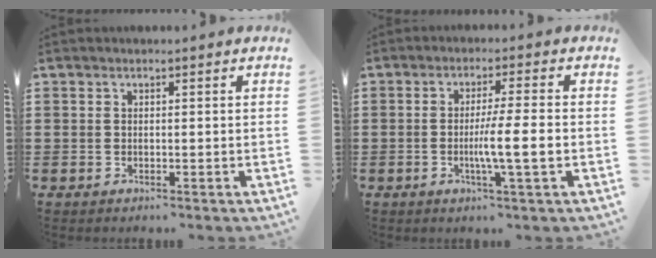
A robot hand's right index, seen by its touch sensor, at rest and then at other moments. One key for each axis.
{"total": 6.2, "fx": -1.2, "fy": -0.1, "fz": 6.1, "tx": -0.105, "ty": -0.009, "tz": -0.022}